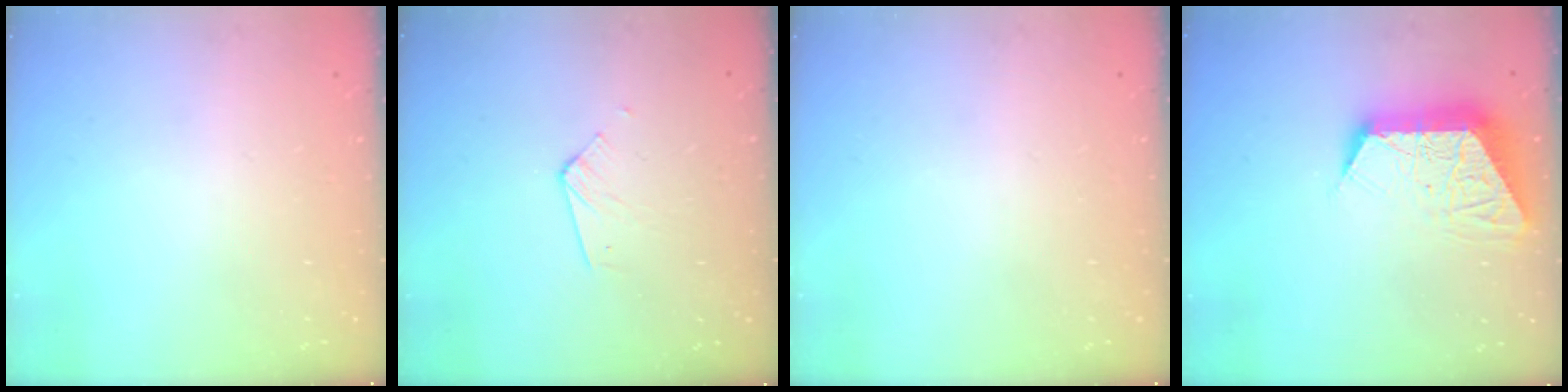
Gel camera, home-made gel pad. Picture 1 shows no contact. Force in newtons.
{"total": 3.6, "press": 3.6, "slide": 0.3}
{"total": 0.0}
{"total": 12.2, "press": 12.1, "slide": 1.2}